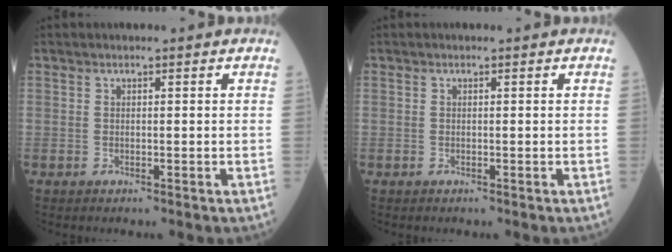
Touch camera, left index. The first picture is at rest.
{"total": 0.0}